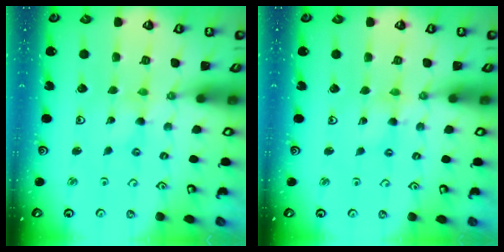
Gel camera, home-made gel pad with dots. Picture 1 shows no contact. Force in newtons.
{"total": 2.0, "press": 1.9, "slide": 0.3}